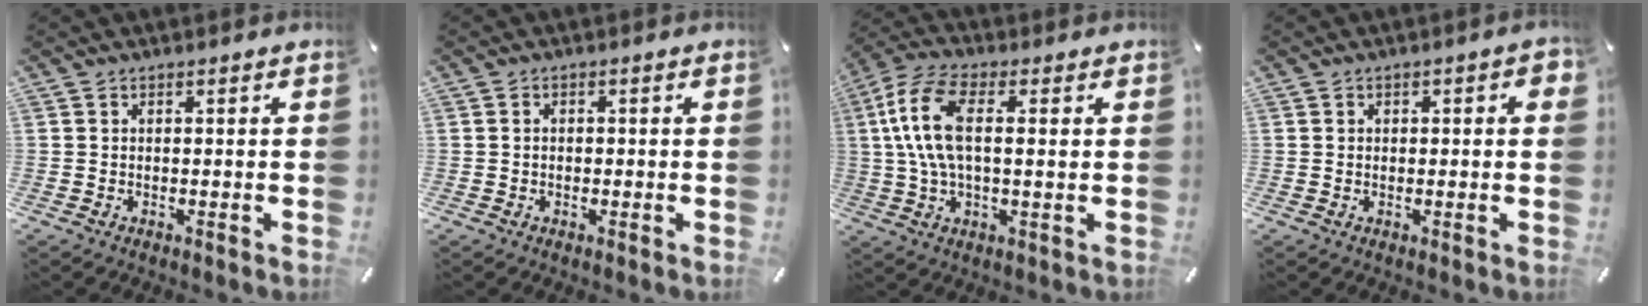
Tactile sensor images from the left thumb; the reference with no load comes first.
{"total": 1.1, "force": [-0.2, 0.9, 0.6], "torque": [-0.013, 0.005, -0.005]}
{"total": 11.5, "force": [2.1, 4.6, 10.3], "torque": [-0.234, -0.009, 0.032]}
{"total": 1.5, "force": [0.1, 1.1, 1.1], "torque": [-0.012, 0.005, -0.003]}